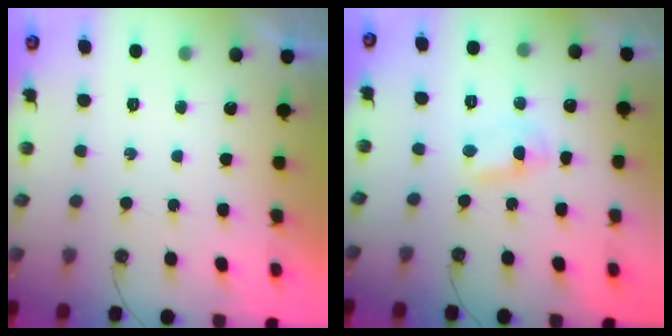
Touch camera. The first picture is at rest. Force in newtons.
{"total": 2.2, "press": 2.2, "slide": 0.3}